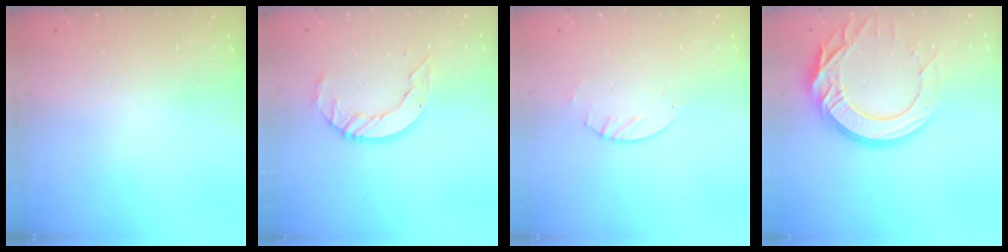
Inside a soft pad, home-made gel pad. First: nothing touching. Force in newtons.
{"total": 9.3, "press": 9.3, "slide": 0.9}
{"total": 2.6, "press": 2.6, "slide": 0.3}
{"total": 17.9, "press": 17.8, "slide": 1.9}